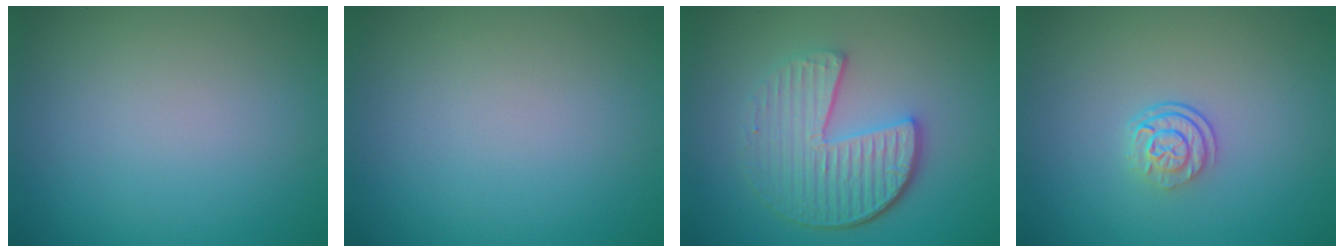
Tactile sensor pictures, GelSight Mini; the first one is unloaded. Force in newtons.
{"total": 0.0}
{"total": 5.6, "press": 4.2, "slide": 3.8}
{"total": 2.5, "press": 1.8, "slide": 1.8}